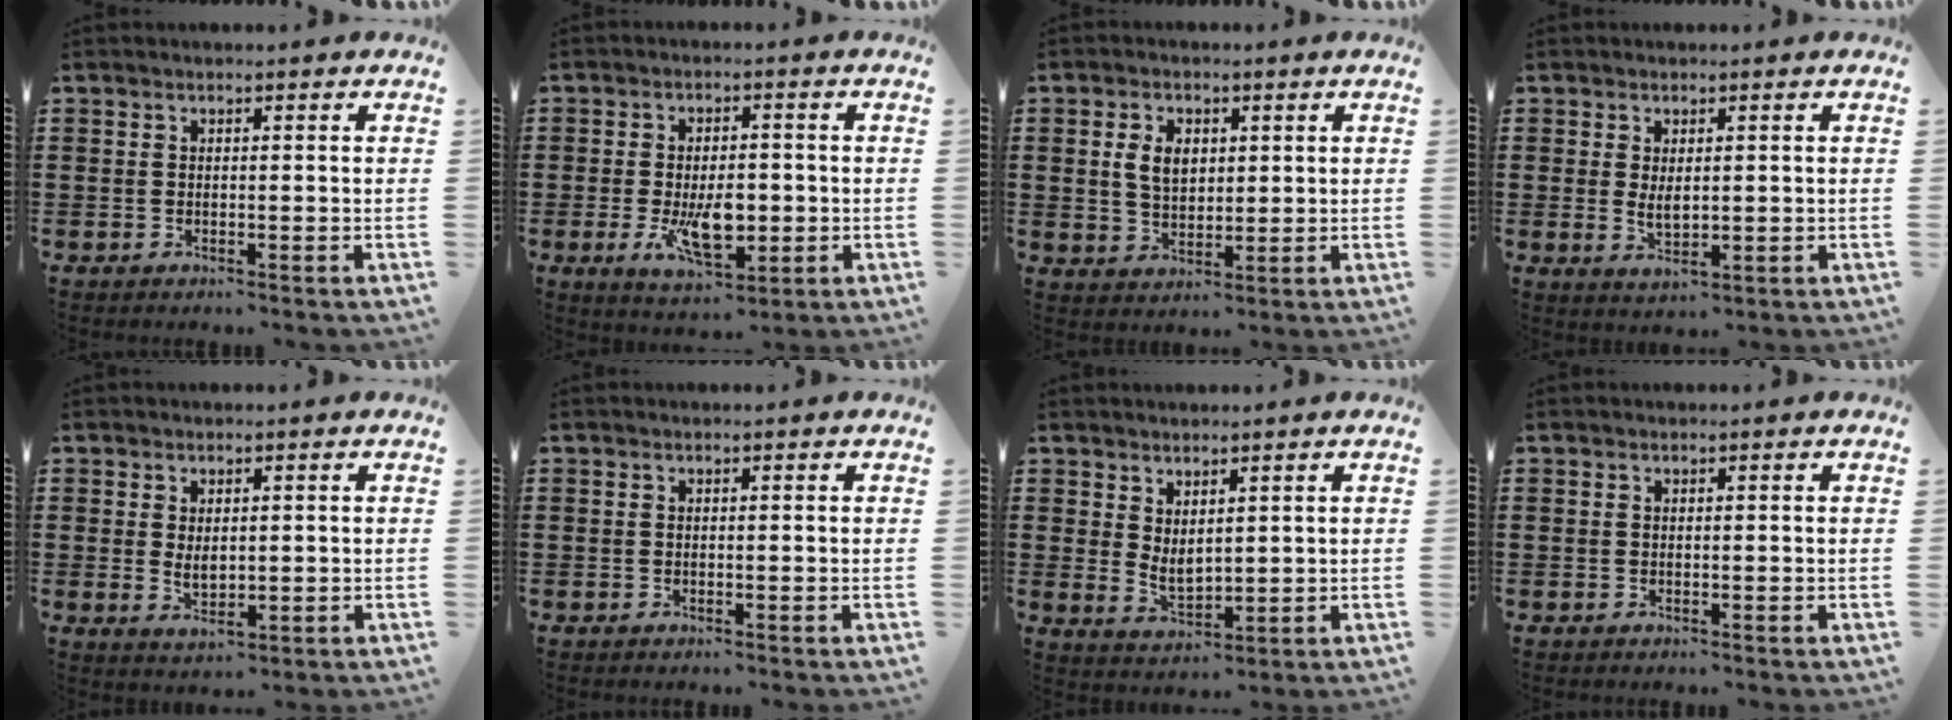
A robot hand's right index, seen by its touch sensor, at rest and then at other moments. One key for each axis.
{"total": 7.7, "fx": -1.5, "fy": 3.8, "fz": 6.5, "tx": -0.112, "ty": -0.006, "tz": -0.027}
{"total": 4.7, "fx": 0.9, "fy": 3.2, "fz": 3.4, "tx": -0.074, "ty": 0.006, "tz": 0.011}
{"total": 2.9, "fx": 0.4, "fy": 1.3, "fz": 2.6, "tx": -0.052, "ty": 0.003, "tz": 0.007}
{"total": 2.6, "fx": 0.5, "fy": 1.3, "fz": 2.2, "tx": -0.044, "ty": 0.005, "tz": 0.008}
{"total": 0.0}
{"total": 2.9, "fx": 1.6, "fy": 1.5, "fz": 1.9, "tx": -0.039, "ty": 0.000, "tz": 0.032}
{"total": 0.0}